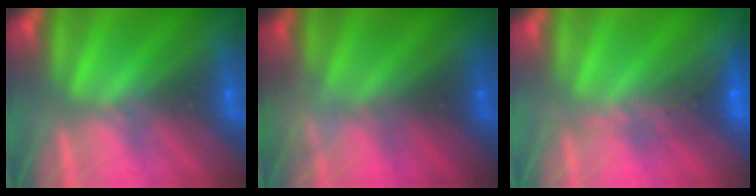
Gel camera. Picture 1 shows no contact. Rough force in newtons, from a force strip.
{"total": 2.3}
{"total": 1.8}